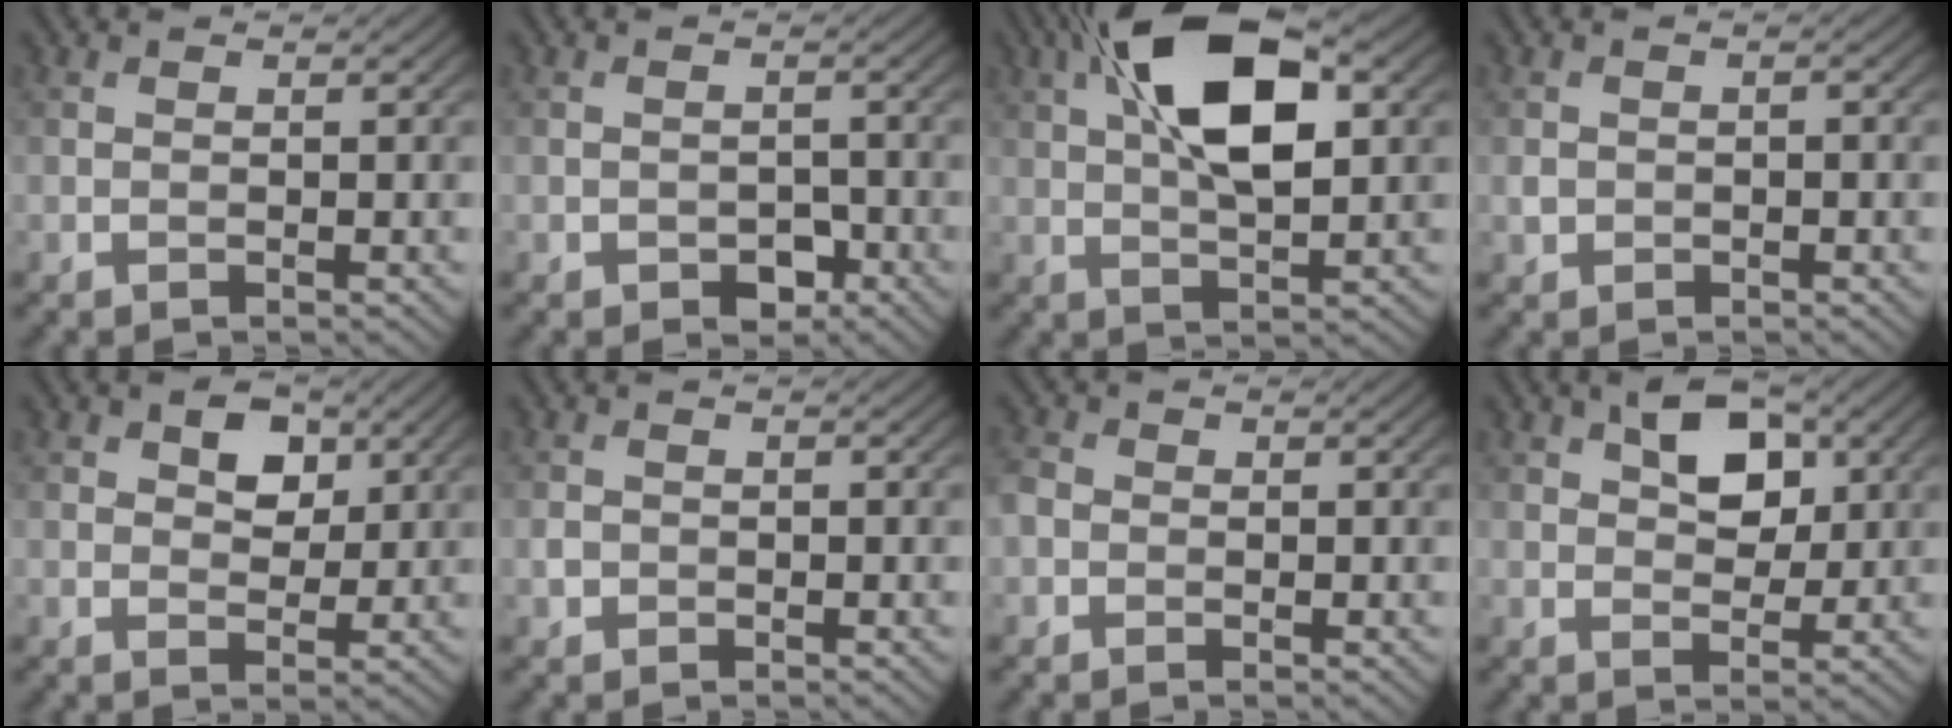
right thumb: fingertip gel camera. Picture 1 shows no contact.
{"total": 2.8, "force": [-1.5, 1.8, 1.5], "torque": [-0.022, -0.003, -0.022]}
{"total": 13.3, "force": [4.4, 5.7, 11.2], "torque": [-0.200, 0.018, 0.068]}
{"total": 1.5, "force": [-0.4, 1.3, 0.7], "torque": [-0.016, -0.004, -0.009]}
{"total": 4.3, "force": [1.8, 2.9, 2.7], "torque": [-0.041, 0.001, 0.023]}
{"total": 1.3, "force": [-0.5, 1.1, 0.4], "torque": [-0.006, -0.002, -0.013]}
{"total": 2.5, "force": [-0.6, 2.3, 0.8], "torque": [-0.022, 0.001, -0.019]}
{"total": 5.9, "force": [2.3, 3.6, 4.0], "torque": [-0.062, 0.003, 0.031]}